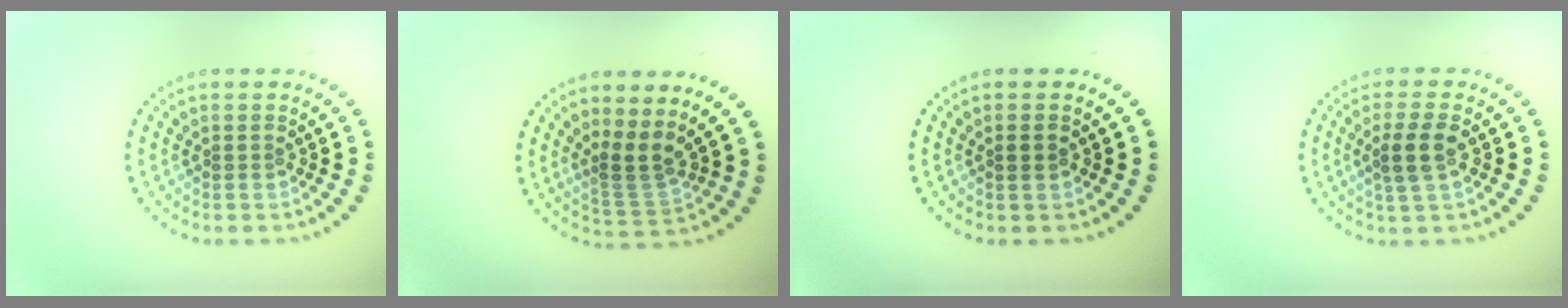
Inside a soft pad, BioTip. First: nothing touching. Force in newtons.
{"total": 2.8, "press": 1.8, "slide": 2.1}
{"total": 0.8, "press": 0.7, "slide": 0.1}
{"total": 3.0, "press": 2.8, "slide": 1.1}